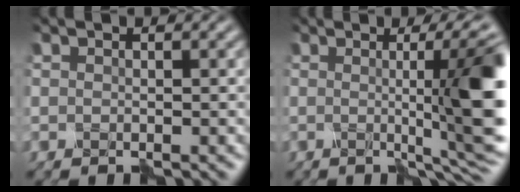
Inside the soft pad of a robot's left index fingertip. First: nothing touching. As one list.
[{"total": 11.4, "force": [0.2, 2.5, 11.1], "torque": [-0.111, 0.003, 0.006]}]